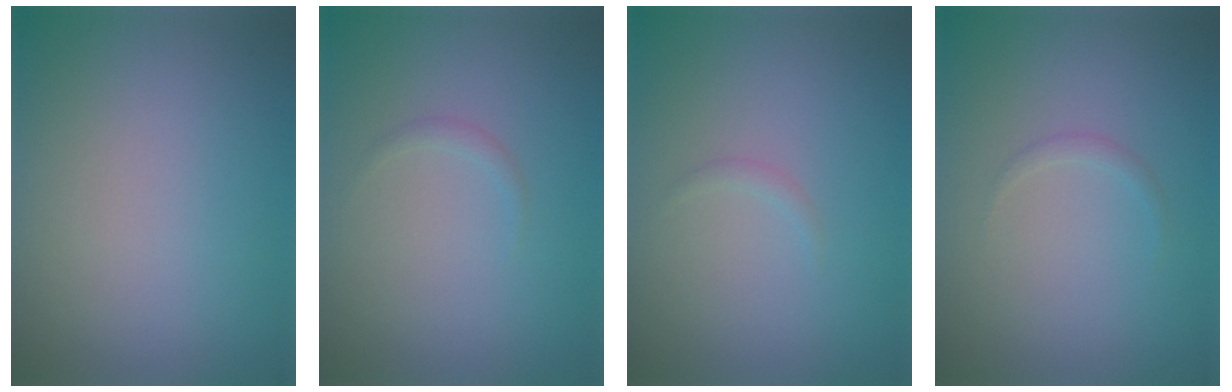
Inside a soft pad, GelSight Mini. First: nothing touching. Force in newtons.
{"total": 0.6, "press": 0.6, "slide": 0.0}
{"total": 0.6, "press": 0.6, "slide": 0.1}
{"total": 0.6, "press": 0.6, "slide": 0.1}